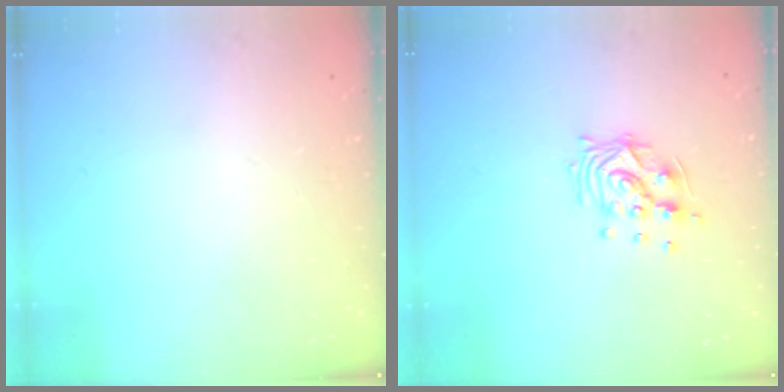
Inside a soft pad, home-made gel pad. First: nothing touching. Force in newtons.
{"total": 10.6, "press": 10.6, "slide": 0.5}